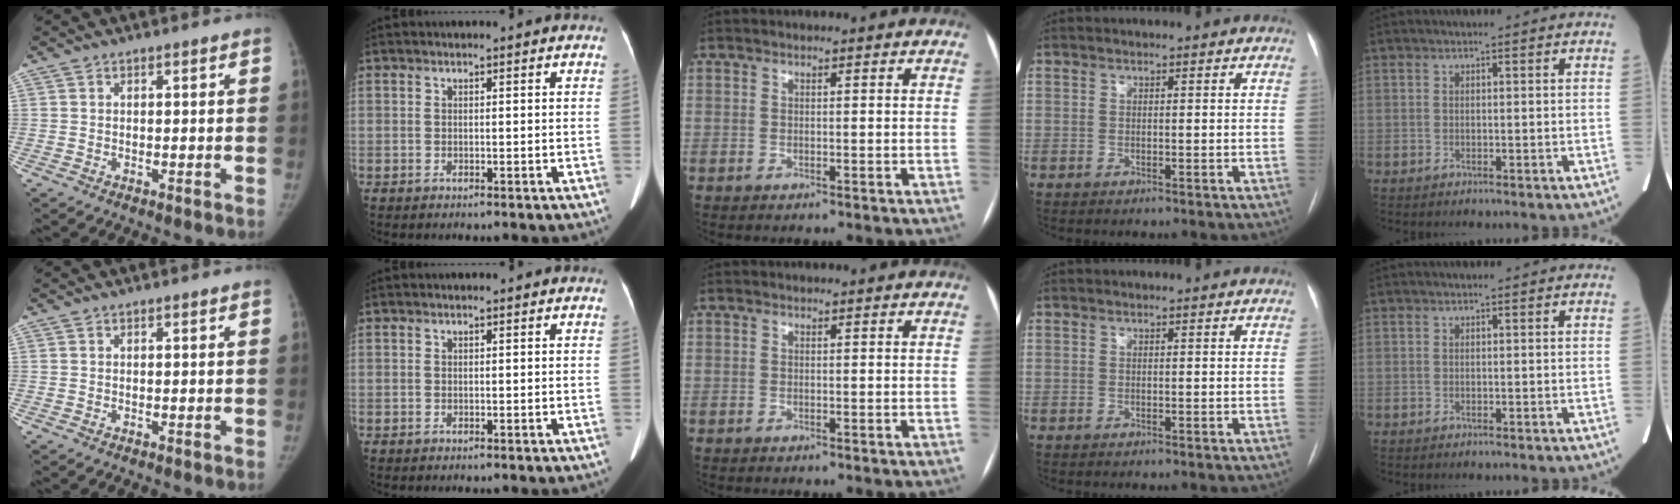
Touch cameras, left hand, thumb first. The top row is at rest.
{}